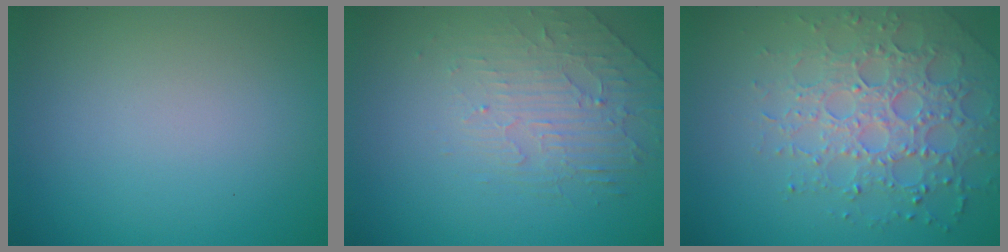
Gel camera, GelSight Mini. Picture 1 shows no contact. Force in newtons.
{"total": 2.2, "press": 1.5, "slide": 1.7}
{"total": 4.6, "press": 4.4, "slide": 1.2}